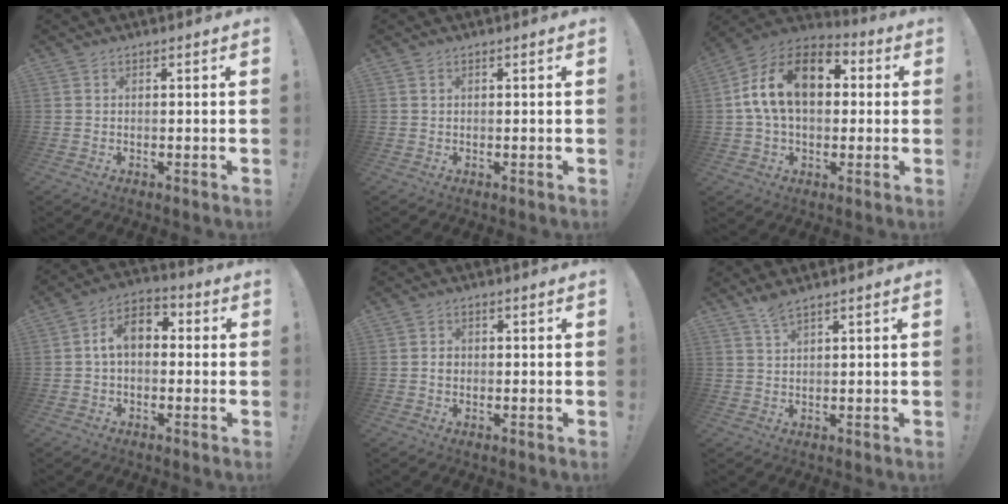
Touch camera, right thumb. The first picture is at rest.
{"total": 0.5, "force": [0.4, 0.2, 0.3], "torque": [-0.002, -0.002, 0.007]}
{"total": 17.9, "force": [4.1, 11.3, 13.2], "torque": [-0.240, 0.005, 0.069]}
{"total": 8.3, "force": [0.7, 5.3, 6.3], "torque": [-0.121, 0.015, 0.017]}
{"total": 1.6, "force": [-0.3, 1.4, 0.6], "torque": [-0.007, 0.003, -0.007]}
{"total": 3.3, "force": [2.6, 0.2, 2.0], "torque": [-0.038, -0.013, 0.045]}